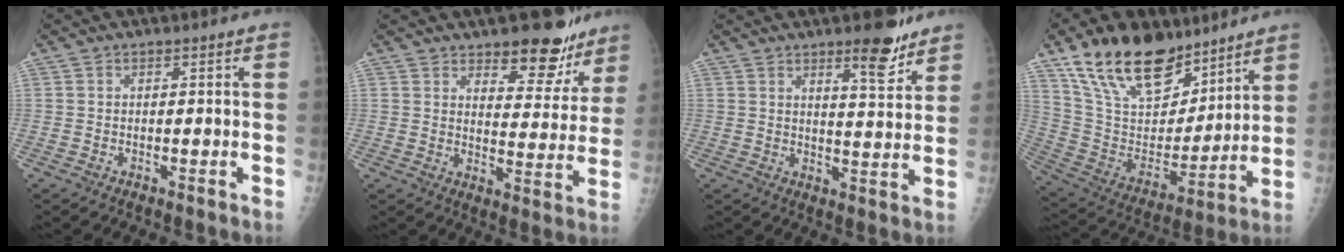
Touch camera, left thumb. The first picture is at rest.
{"total": 11.7, "force": [8.8, 5.1, 5.7], "torque": [-0.026, -0.060, 0.127]}
{"total": 7.6, "force": [5.4, 1.9, 5.0], "torque": [-0.057, -0.039, 0.078]}
{"total": 23.1, "force": [16.0, 11.3, 12.2], "torque": [-0.183, -0.061, 0.291]}